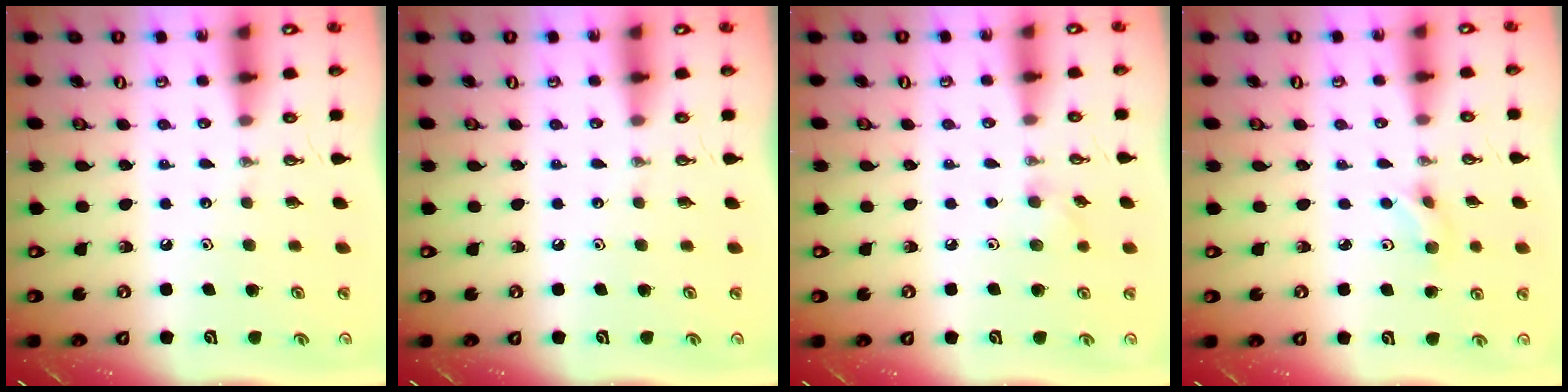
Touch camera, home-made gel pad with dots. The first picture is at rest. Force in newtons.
{"total": 0.0}
{"total": 4.7, "press": 4.6, "slide": 0.9}
{"total": 3.8, "press": 3.7, "slide": 0.9}